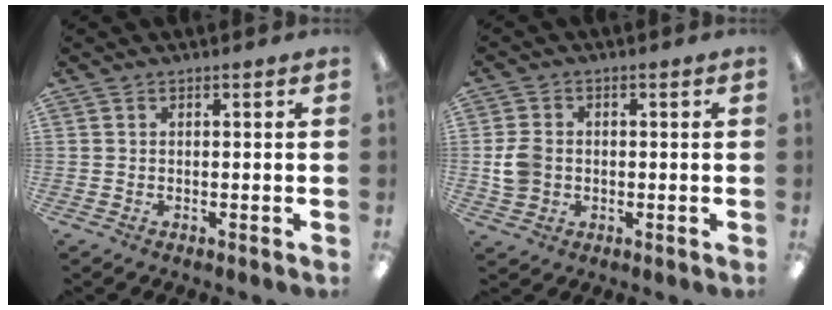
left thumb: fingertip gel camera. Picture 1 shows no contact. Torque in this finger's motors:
{"motor_torque": [-0.29, 0.36, 0.36, -0.41, 0.01]}